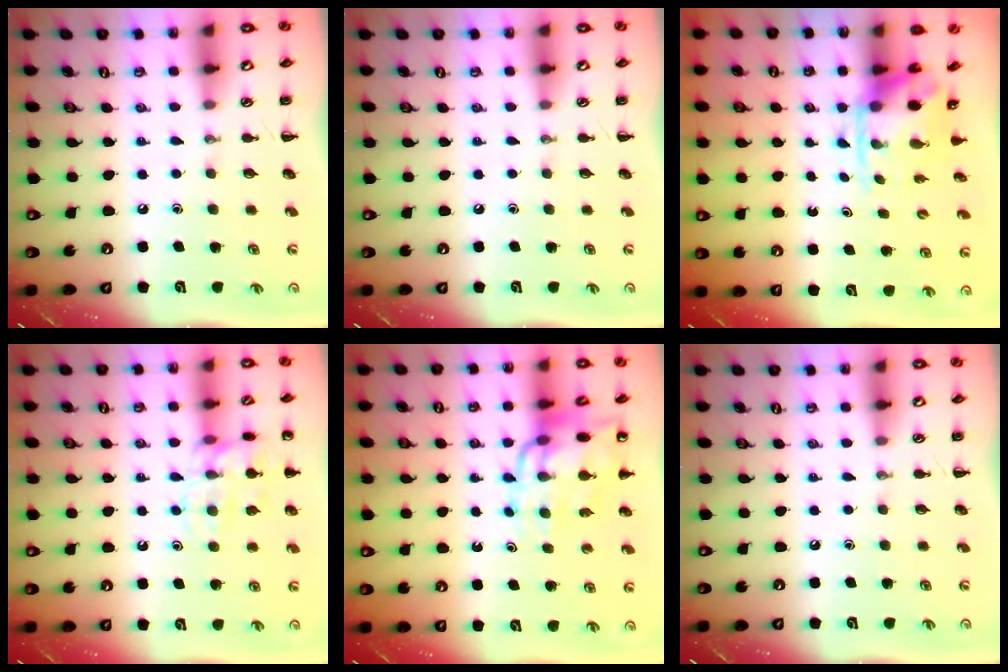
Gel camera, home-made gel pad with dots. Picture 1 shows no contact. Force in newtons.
{"total": 0.0}
{"total": 3.8, "press": 3.7, "slide": 0.8}
{"total": 13.7, "press": 13.7, "slide": 0.8}
{"total": 13.6, "press": 13.2, "slide": 3.2}
{"total": 0.0}